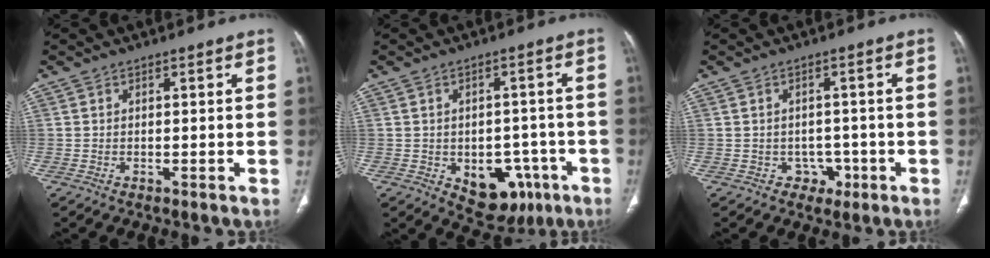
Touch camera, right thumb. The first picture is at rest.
{"total": 10.7, "force": [-4.1, 7.4, 6.6], "torque": [-0.050, 0.024, -0.040]}
{"total": 3.0, "force": [-1.2, 2.6, 0.8], "torque": [0.007, 0.010, -0.014]}